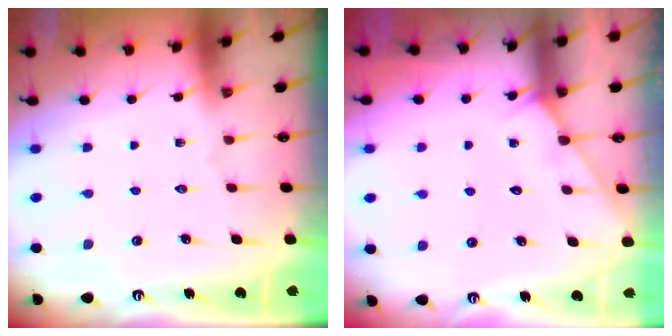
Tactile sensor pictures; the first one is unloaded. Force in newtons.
{"total": 3.0, "press": 3.0, "slide": 0.3}